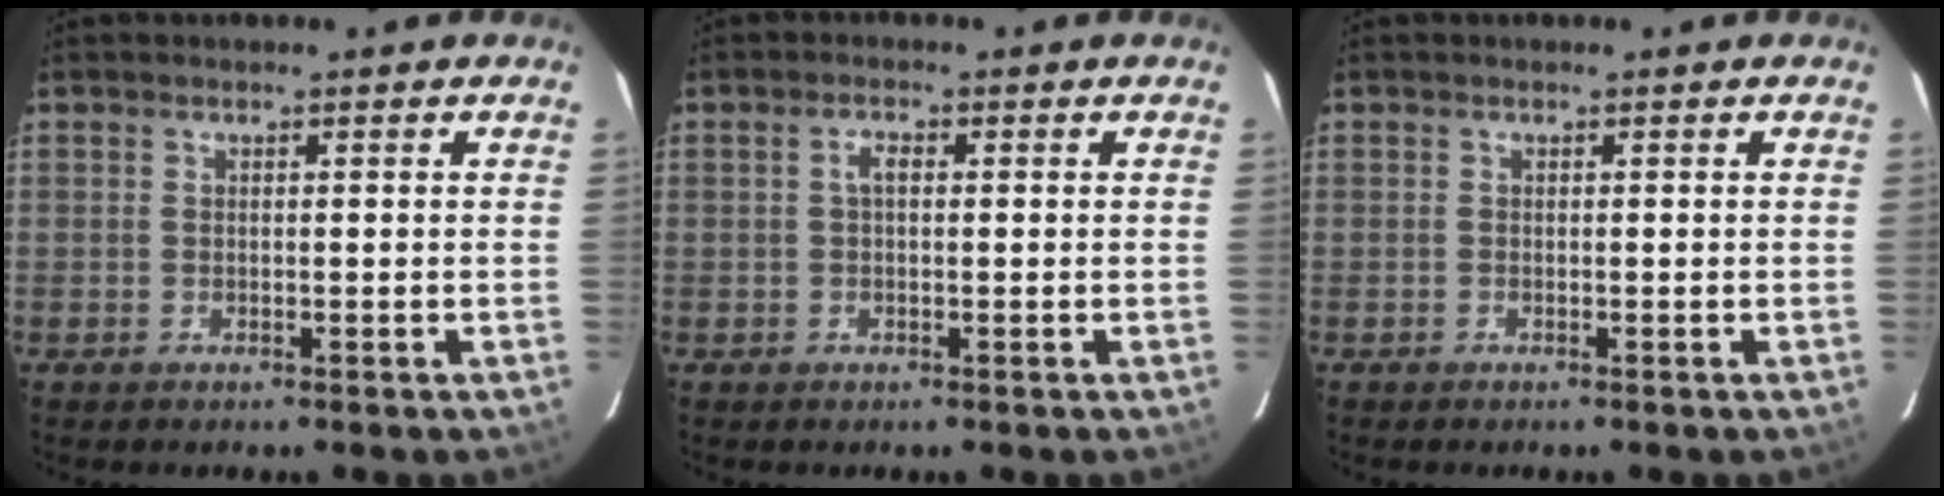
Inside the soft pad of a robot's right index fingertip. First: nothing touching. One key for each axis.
{"total": 1.9, "fx": 0.2, "fy": 0.9, "fz": 1.7, "tx": -0.033, "ty": 0.007, "tz": 0.002}
{"total": 0.0}